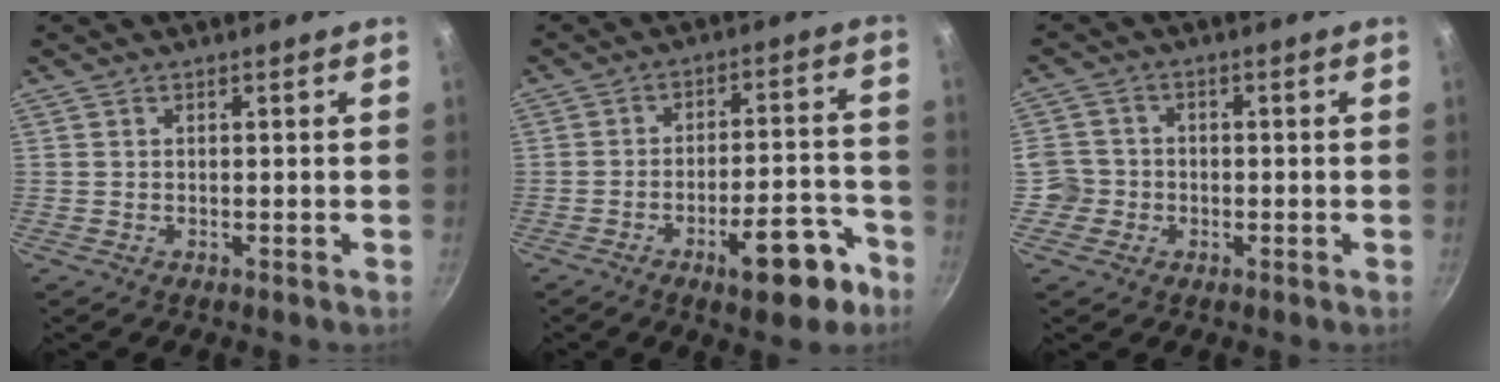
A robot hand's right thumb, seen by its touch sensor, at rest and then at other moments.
{"total": 12.4, "force": [-6.9, 4.4, 9.3], "torque": [-0.095, 0.056, -0.089]}
{"total": 4.6, "force": [-1.7, 4.1, 1.1], "torque": [-0.002, 0.021, -0.035]}